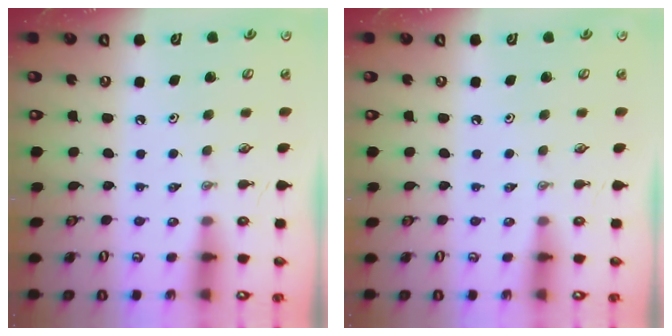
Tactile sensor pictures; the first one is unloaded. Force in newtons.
{"total": 0.0}